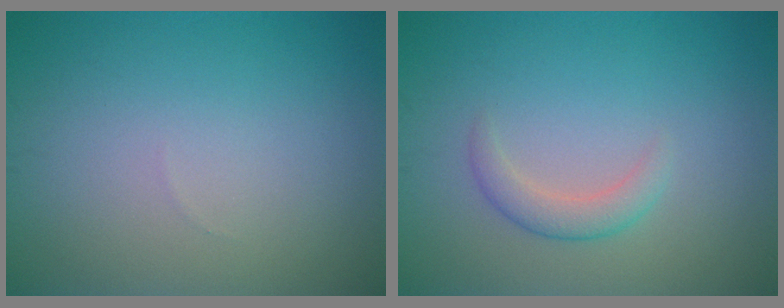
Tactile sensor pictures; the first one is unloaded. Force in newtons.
{"total": 2.0, "press": 2.0, "slide": 0.1}